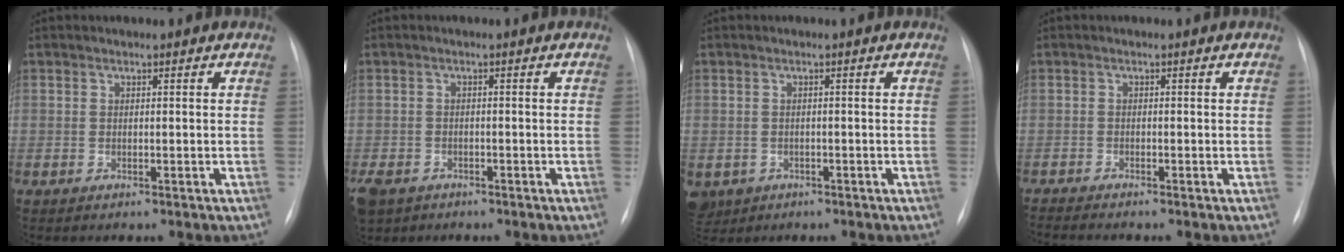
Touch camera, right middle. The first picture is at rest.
{"total": 9.3, "force": [-5.3, 6.9, 3.4], "torque": [-0.103, -0.009, -0.081]}
{"total": 6.0, "force": [-2.9, 5.0, 1.6], "torque": [-0.040, 0.003, -0.040]}
{"total": 3.3, "force": [-3.0, -0.3, 1.2], "torque": [-0.017, -0.008, -0.048]}